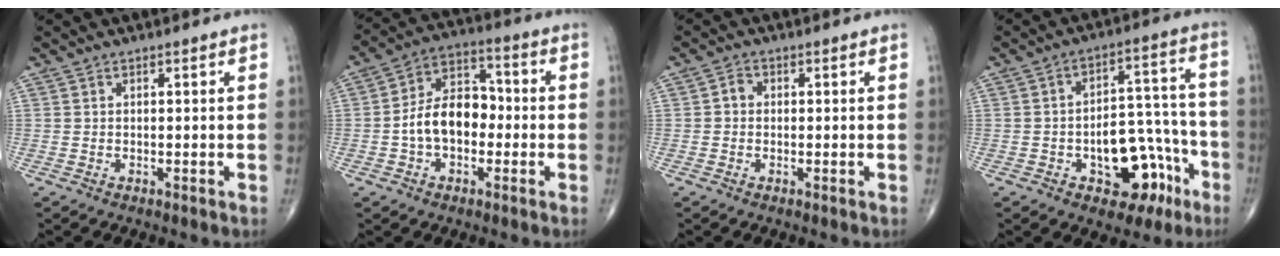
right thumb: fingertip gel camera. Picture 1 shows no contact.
{"total": 11.4, "force": [-1.7, 7.6, 8.3], "torque": [-0.122, 0.041, -0.043]}
{"total": 1.9, "force": [-0.1, 1.6, 1.0], "torque": [-0.006, 0.007, -0.006]}
{"total": 14.5, "force": [-6.1, 8.3, 10.2], "torque": [-0.087, 0.061, -0.076]}